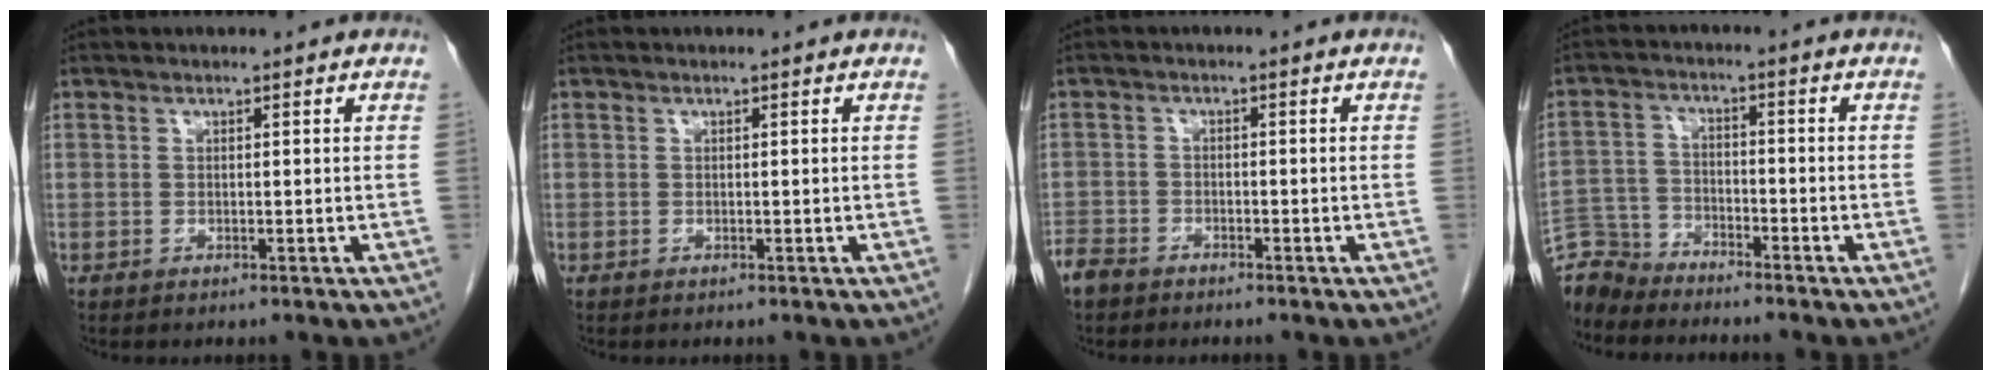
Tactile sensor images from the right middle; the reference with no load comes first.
{"total": 0.0}
{"total": 3.2, "force": [-2.8, 1.3, 0.5], "torque": [-0.011, -0.001, -0.054]}
{"total": 6.3, "force": [-6.1, 1.2, -0.7], "torque": [0.014, 0.002, -0.122]}